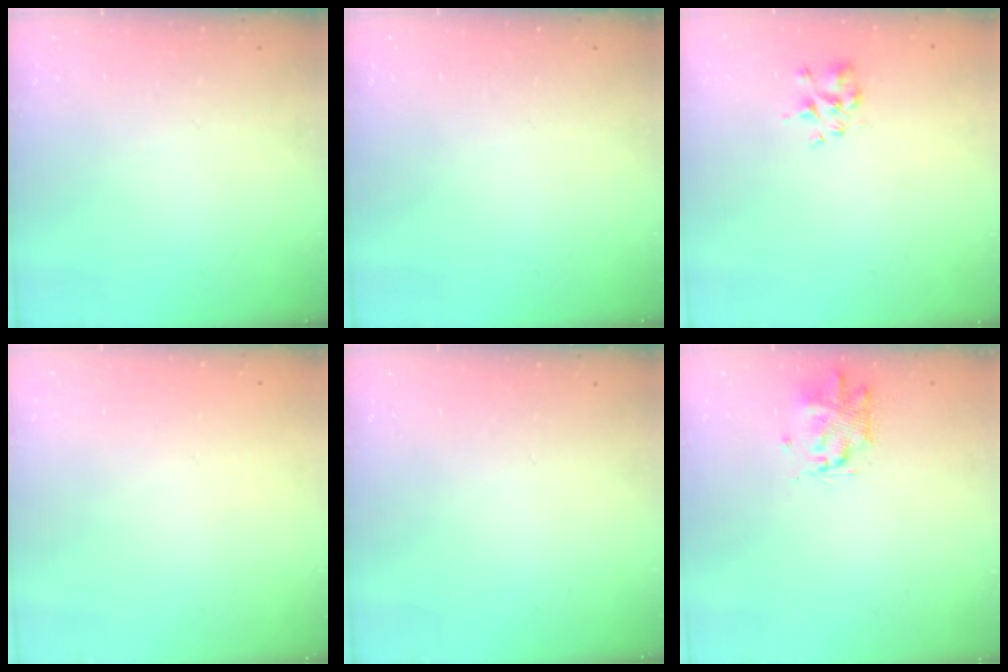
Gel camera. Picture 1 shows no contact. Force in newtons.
{"total": 0.0}
{"total": 1.9, "press": 1.7, "slide": 0.7}
{"total": 1.8, "press": 1.7, "slide": 0.2}
{"total": 0.0}
{"total": 2.6, "press": 2.5, "slide": 0.9}